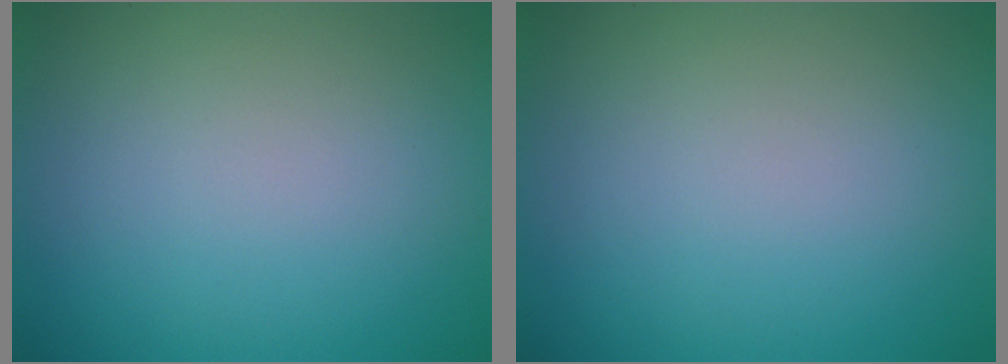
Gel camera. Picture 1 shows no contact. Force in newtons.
{"total": 0.0}